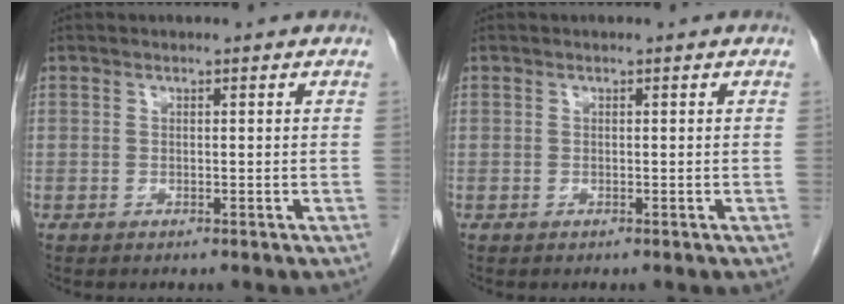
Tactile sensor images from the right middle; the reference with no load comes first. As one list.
[{"total": 0.0}]